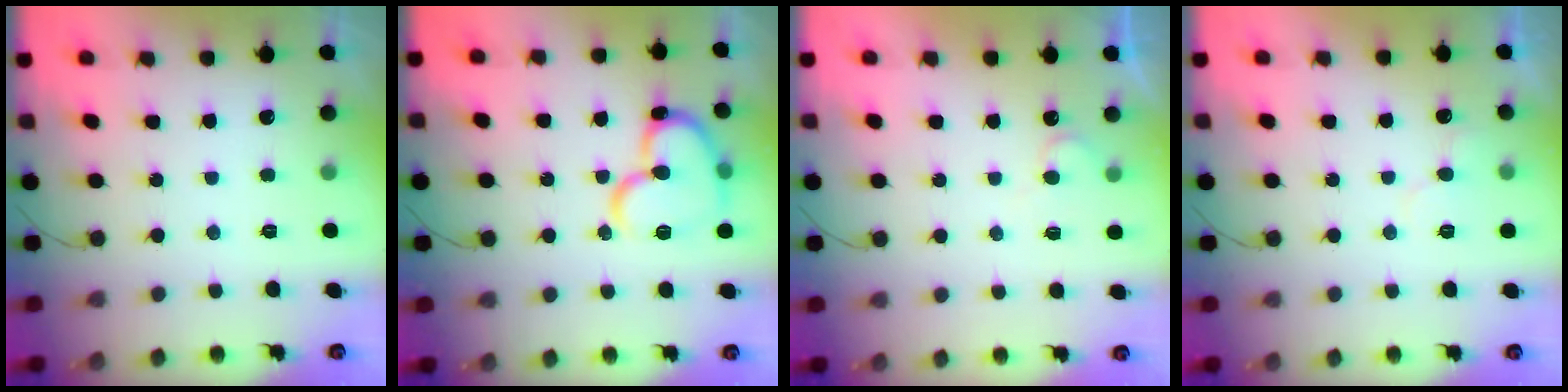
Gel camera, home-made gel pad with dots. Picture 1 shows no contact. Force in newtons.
{"total": 17.3, "press": 17.3, "slide": 1.5}
{"total": 4.4, "press": 4.4, "slide": 0.3}
{"total": 5.4, "press": 5.4, "slide": 0.4}